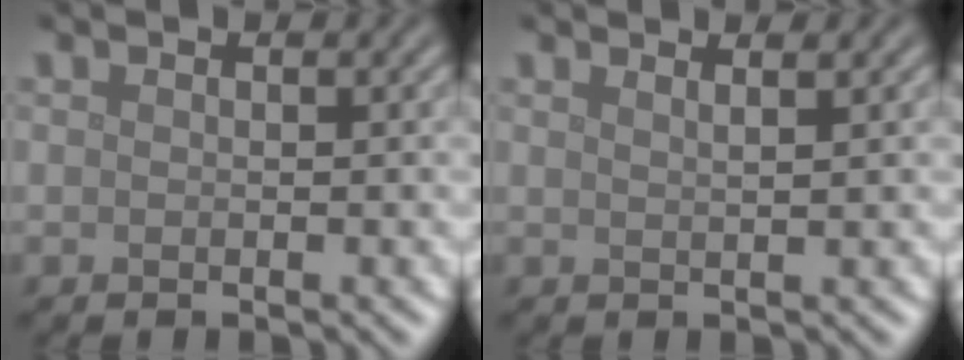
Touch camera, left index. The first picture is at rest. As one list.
[{"total": 2.0, "force": [1.4, 0.8, 1.2], "torque": [0.005, 0.004, -0.004]}]